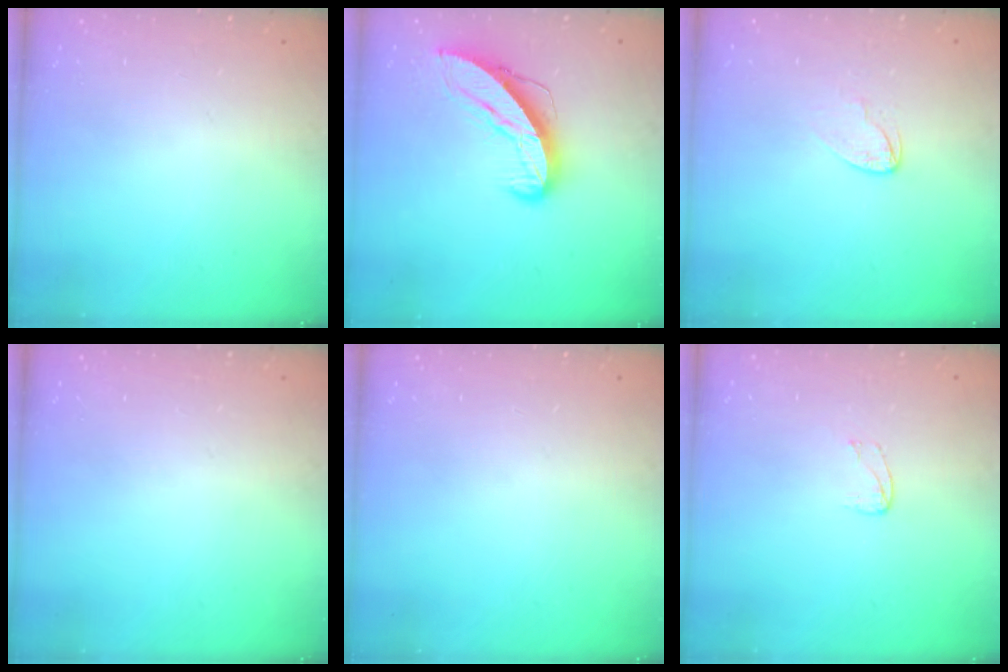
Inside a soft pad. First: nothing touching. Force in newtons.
{"total": 10.0, "press": 9.9, "slide": 1.0}
{"total": 4.0, "press": 4.0, "slide": 0.3}
{"total": 0.0}
{"total": 0.0}
{"total": 3.1, "press": 3.1, "slide": 0.2}